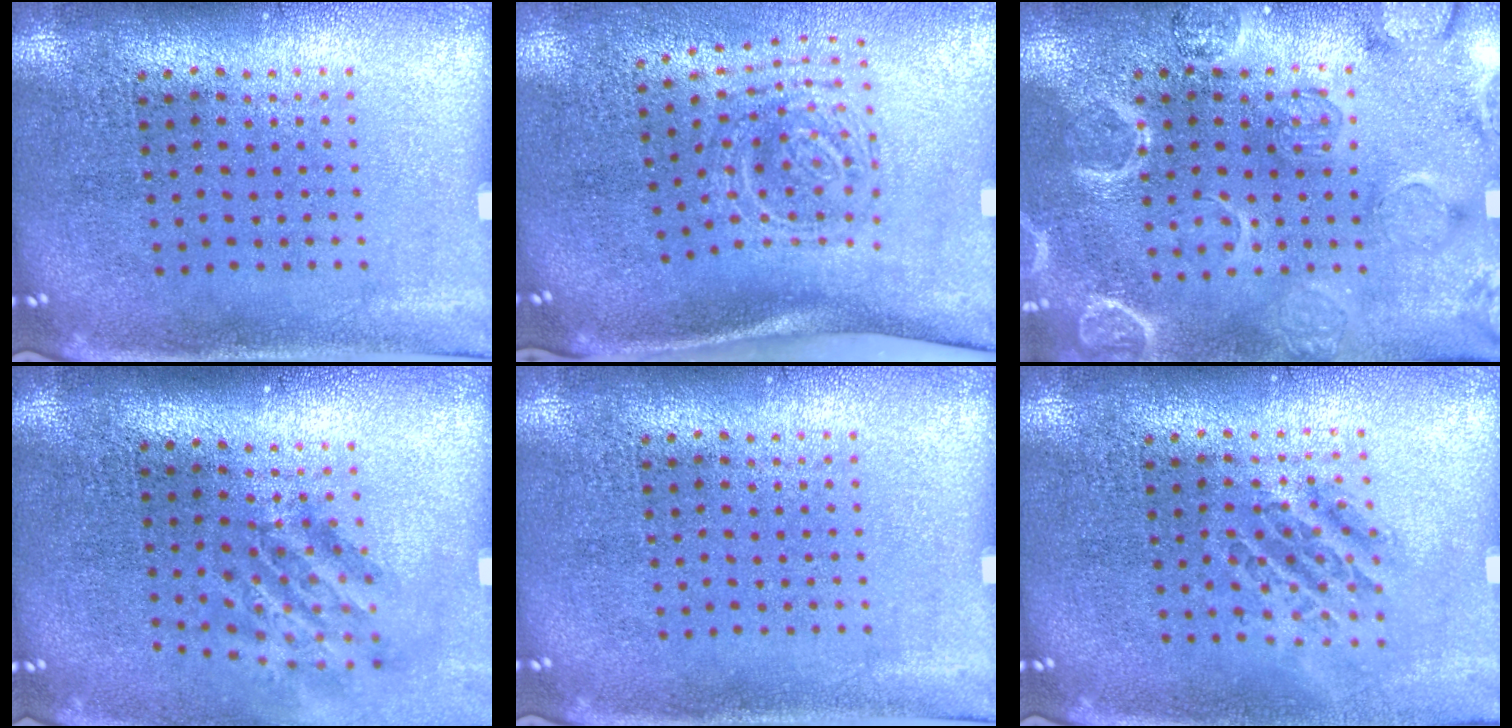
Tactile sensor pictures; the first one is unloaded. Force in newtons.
{"total": 1.9, "press": 1.3, "slide": 1.4}
{"total": 2.4, "press": 2.4, "slide": 0.4}
{"total": 1.8, "press": 1.2, "slide": 1.4}
{"total": 0.0}
{"total": 1.2, "press": 1.1, "slide": 0.4}